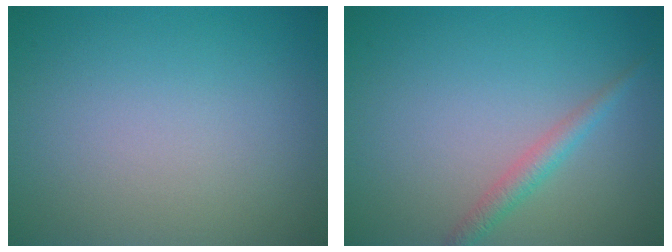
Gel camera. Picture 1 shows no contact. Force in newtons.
{"total": 1.8, "press": 1.8, "slide": 0.0}